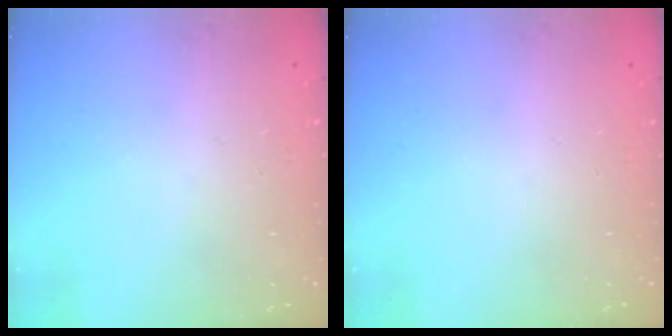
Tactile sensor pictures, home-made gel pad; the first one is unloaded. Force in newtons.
{"total": 0.0}